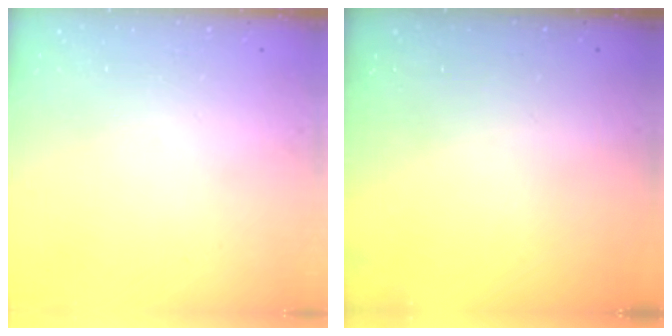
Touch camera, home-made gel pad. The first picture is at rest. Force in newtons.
{"total": 0.0}